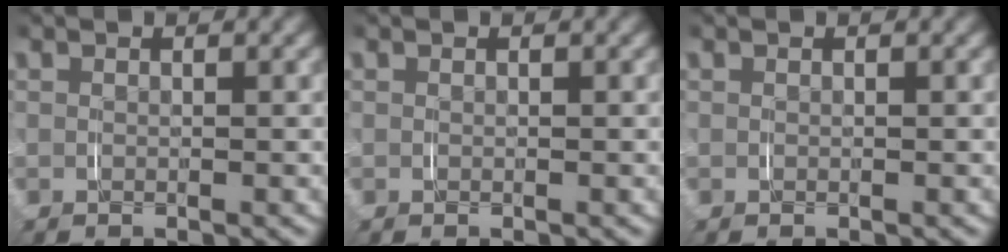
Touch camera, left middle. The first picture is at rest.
{"total": 0.0}
{"total": 0.0}